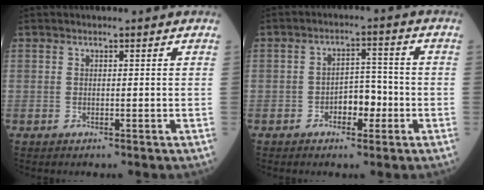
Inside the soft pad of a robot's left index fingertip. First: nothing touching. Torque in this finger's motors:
{"motor_torque": [0.17, -0.07, 0.06, 0.02]}